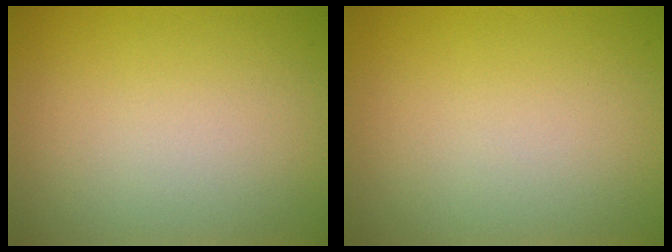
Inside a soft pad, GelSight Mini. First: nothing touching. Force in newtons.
{"total": 0.0}